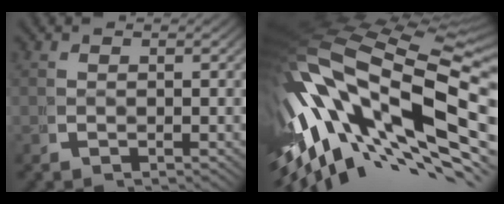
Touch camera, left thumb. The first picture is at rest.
{"total": 23.8, "force": [0.4, 13.6, 19.6], "torque": [-0.380, -0.041, 0.039]}